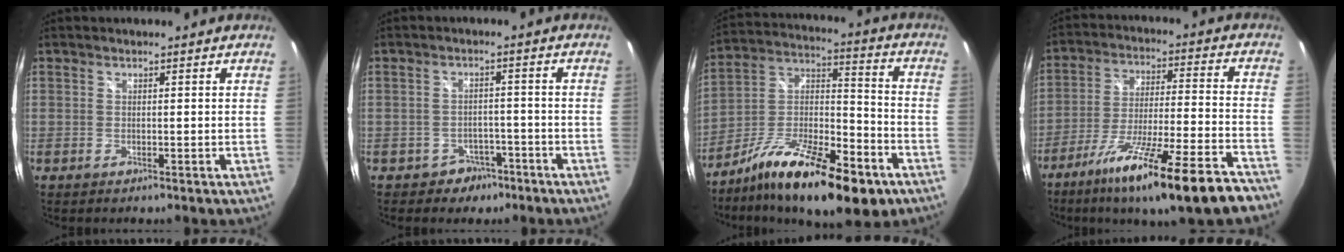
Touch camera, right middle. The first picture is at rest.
{"total": 4.5, "force": [-3.0, 3.3, 0.5], "torque": [-0.015, 0.019, -0.035]}
{"total": 22.8, "force": [-13.5, 7.8, 16.6], "torque": [-0.285, -0.013, -0.224]}
{"total": 22.3, "force": [-16.8, 1.9, 14.6], "torque": [-0.253, -0.056, -0.255]}